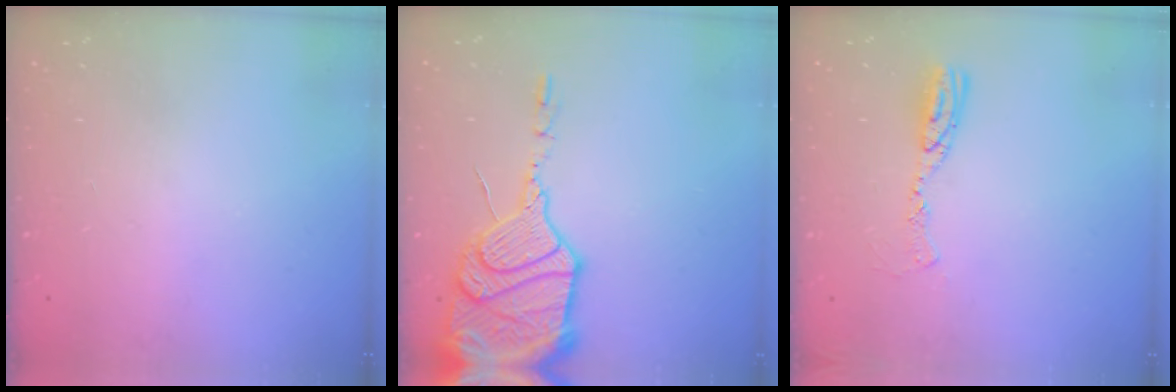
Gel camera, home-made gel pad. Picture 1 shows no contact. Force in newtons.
{"total": 20.3, "press": 20.1, "slide": 2.1}
{"total": 9.5, "press": 9.5, "slide": 0.9}